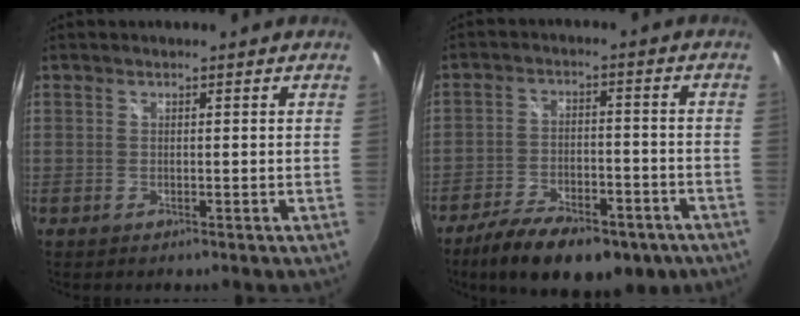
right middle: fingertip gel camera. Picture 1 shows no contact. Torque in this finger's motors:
{"motor_torque": [1.10, -1.04, 0.26, 0.07]}